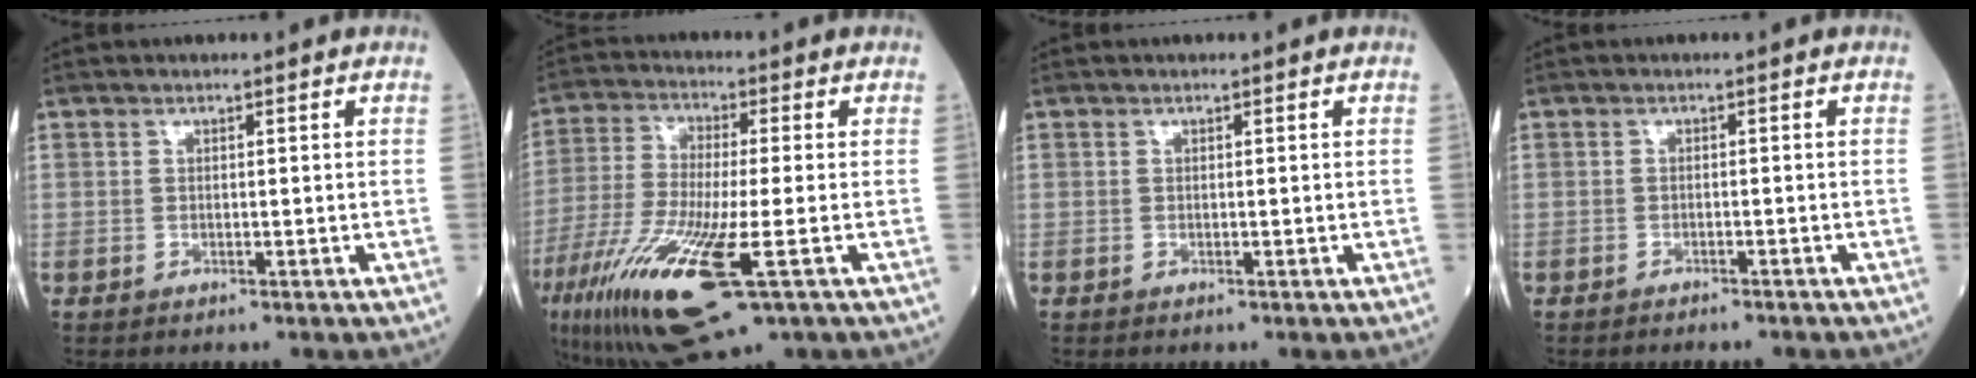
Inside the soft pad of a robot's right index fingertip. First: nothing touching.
{"total": 18.6, "force": [-7.4, 3.4, 16.8], "torque": [-0.361, -0.051, -0.124]}
{"total": 0.0}
{"total": 2.9, "force": [-2.7, 0.6, 1.0], "torque": [-0.014, -0.004, -0.033]}